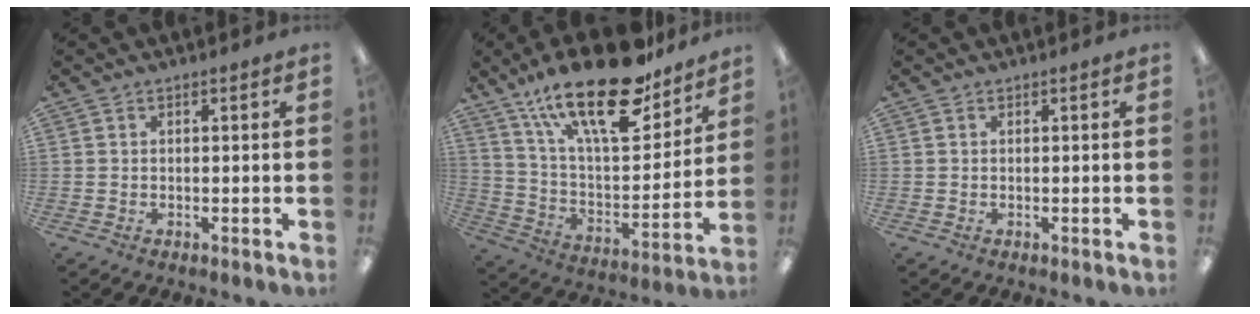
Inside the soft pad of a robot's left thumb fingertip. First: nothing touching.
{"total": 26.3, "force": [17.6, 9.8, 16.9], "torque": [-0.276, -0.100, 0.299]}
{"total": 0.0}